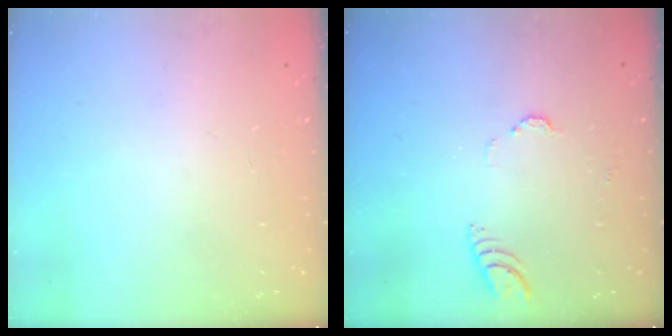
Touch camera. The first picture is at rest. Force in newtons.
{"total": 3.8, "press": 3.7, "slide": 0.3}